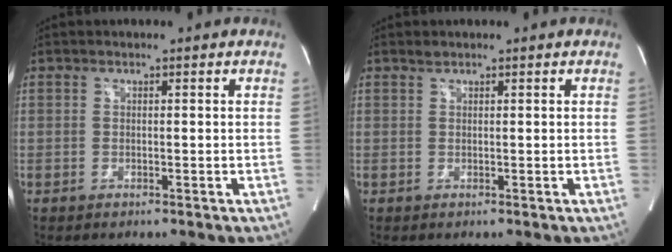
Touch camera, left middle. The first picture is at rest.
{"total": 0.5, "force": [0.5, 0.1, 0.1], "torque": [-0.007, 0.002, 0.012]}